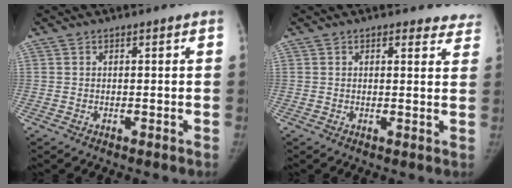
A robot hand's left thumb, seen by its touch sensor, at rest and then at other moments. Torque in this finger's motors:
{"motor_torque": [-0.30, -0.04, 0.13, 0.11, 0.00]}